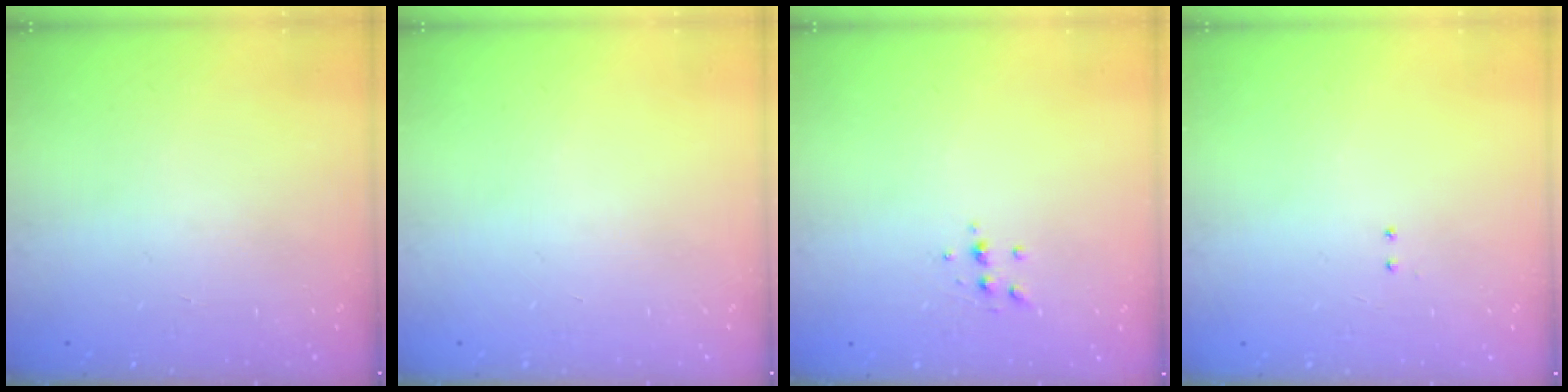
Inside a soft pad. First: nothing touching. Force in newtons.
{"total": 0.0}
{"total": 4.4, "press": 4.4, "slide": 0.7}
{"total": 2.0, "press": 2.0, "slide": 0.4}